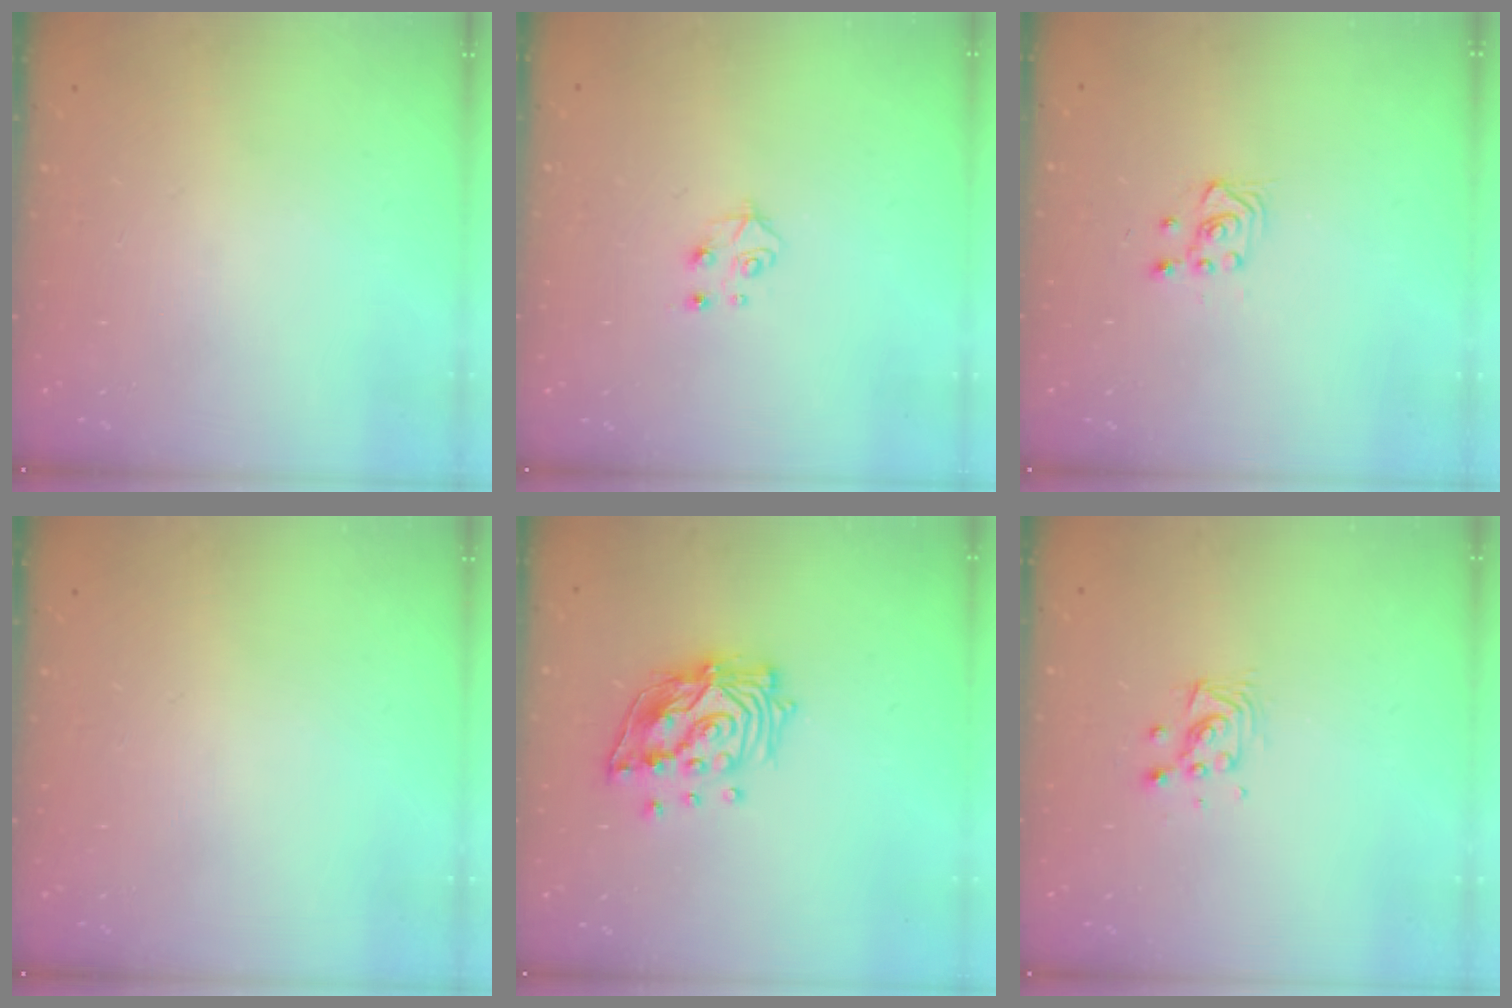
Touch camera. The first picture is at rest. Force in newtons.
{"total": 5.0, "press": 4.9, "slide": 0.5}
{"total": 3.0, "press": 2.8, "slide": 1.0}
{"total": 0.0}
{"total": 16.0, "press": 15.9, "slide": 2.0}
{"total": 5.2, "press": 5.2, "slide": 0.1}